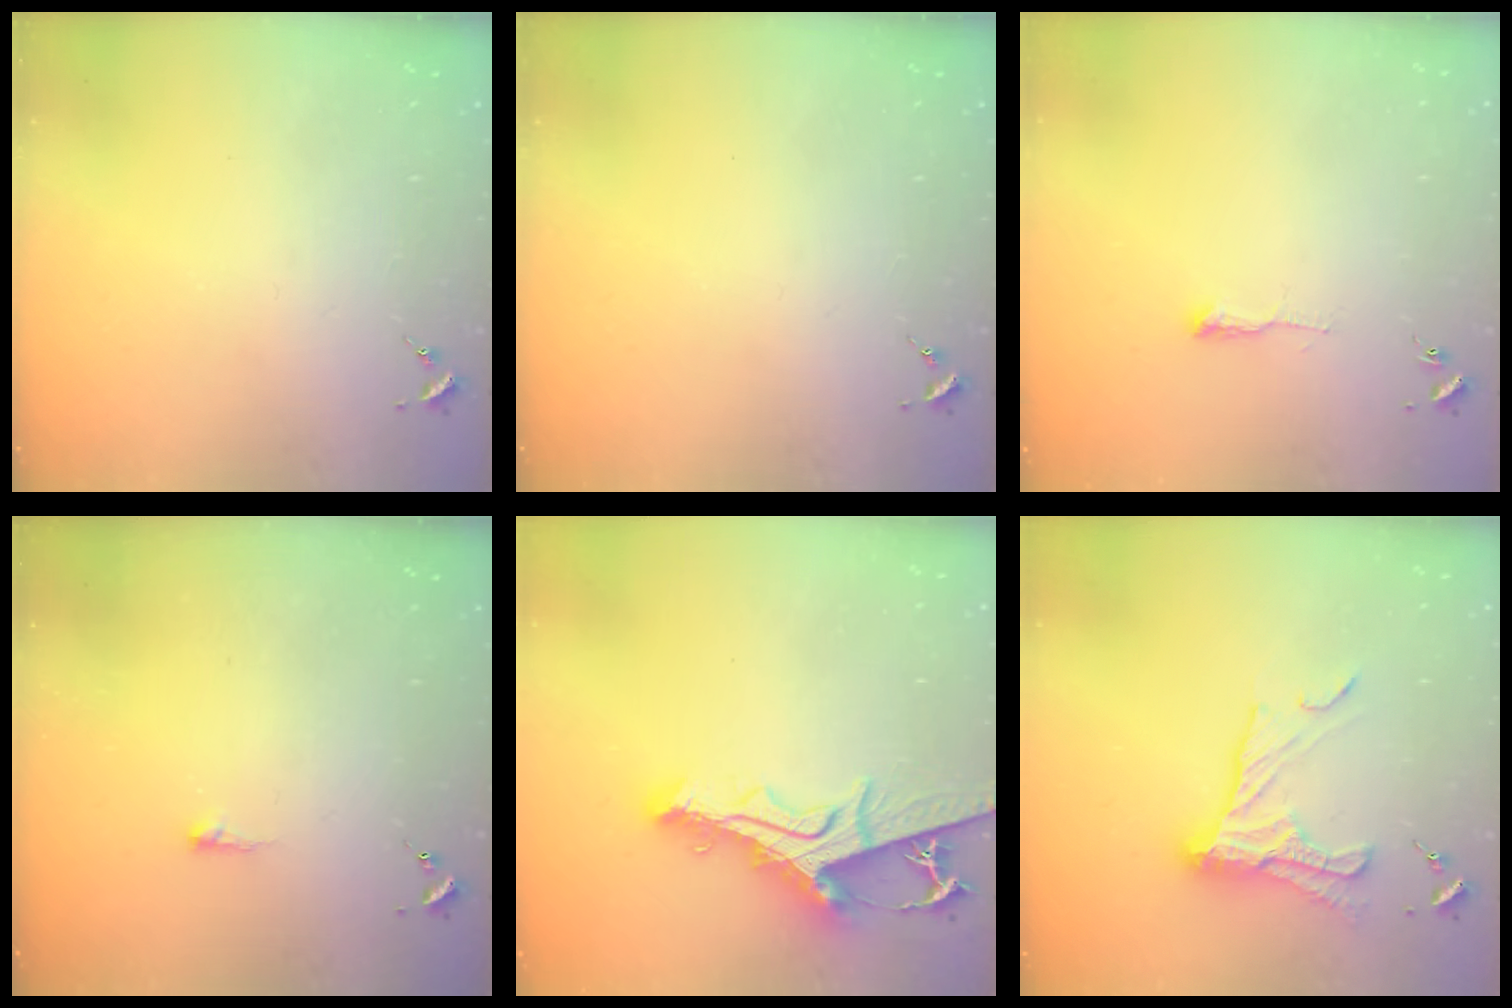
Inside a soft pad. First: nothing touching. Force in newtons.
{"total": 0.0}
{"total": 4.5, "press": 4.4, "slide": 0.7}
{"total": 3.5, "press": 3.5, "slide": 0.6}
{"total": 14.9, "press": 14.8, "slide": 1.3}
{"total": 16.7, "press": 16.7, "slide": 1.1}